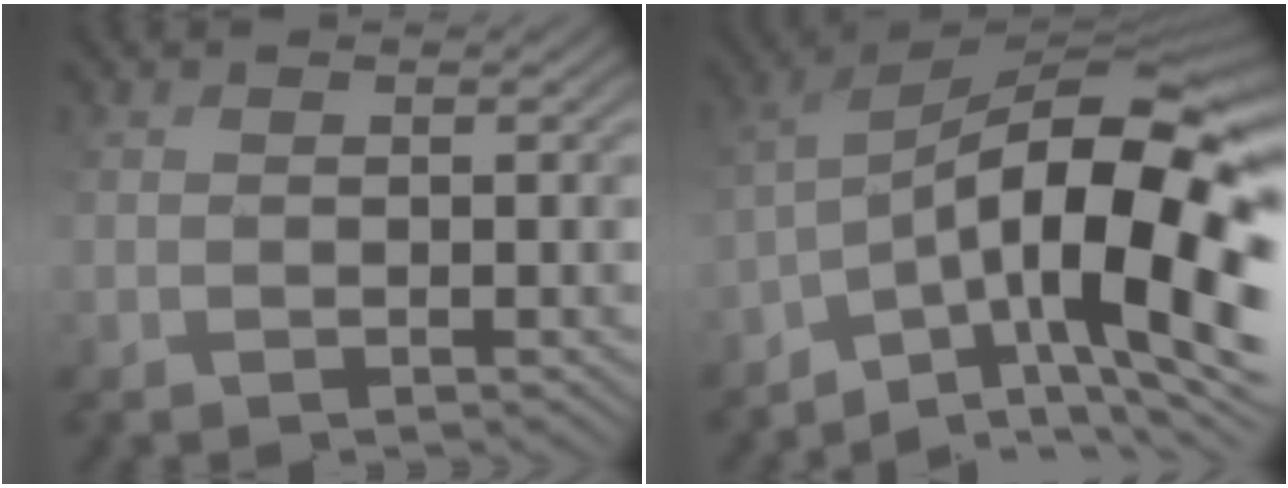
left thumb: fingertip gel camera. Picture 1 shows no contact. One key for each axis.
{"total": 16.2, "fx": -5.5, "fy": 5.8, "fz": 14.1, "tx": -0.218, "ty": 0.005, "tz": -0.094}